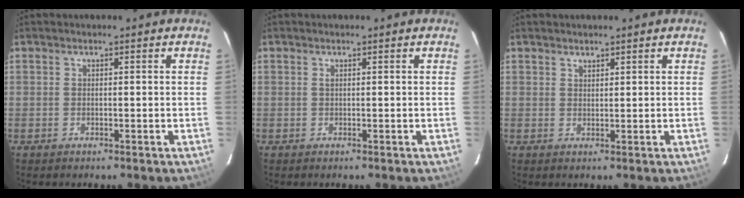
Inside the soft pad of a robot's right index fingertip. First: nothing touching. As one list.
[{"total": 0.0}, {"total": 1.2, "force": [1.0, 0.5, 0.2], "torque": [-0.003, 0.002, 0.019]}]